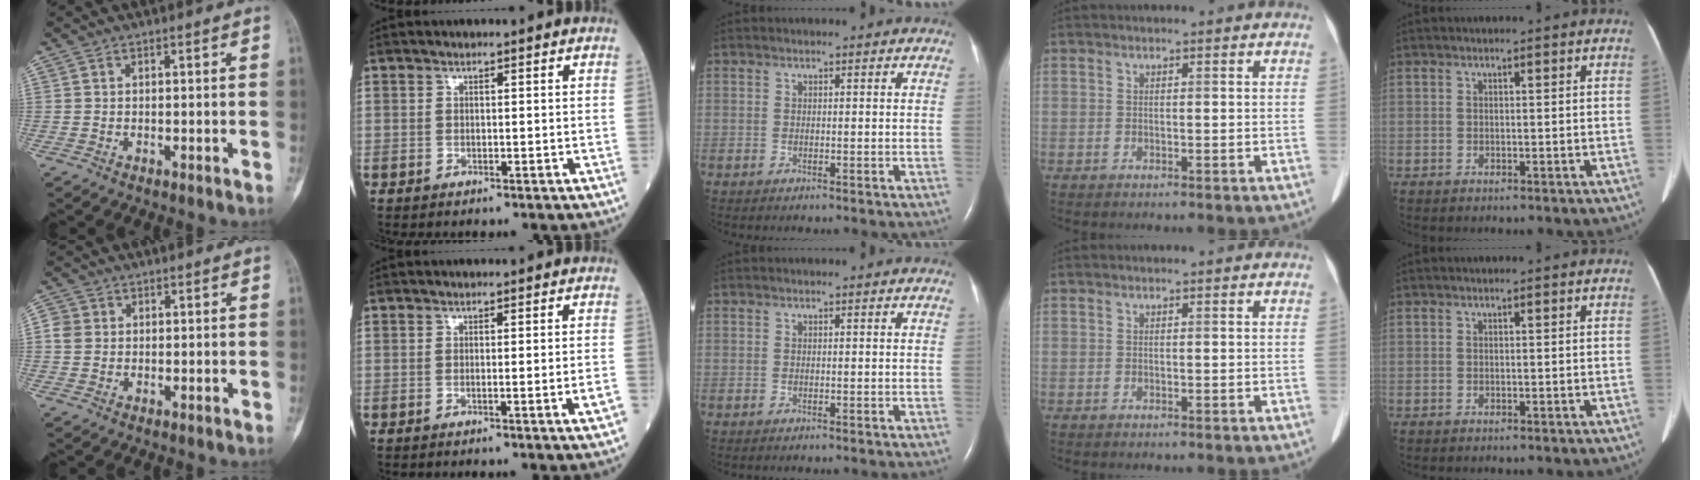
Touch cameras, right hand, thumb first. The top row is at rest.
{"thumb": {"total": 2.9, "force": [0.4, 2.6, 1.0], "torque": [-0.009, 0.005, 0.004]}, "index": {"total": 2.3, "force": [-0.9, -0.4, 2.1], "torque": [-0.027, -0.005, -0.012]}}